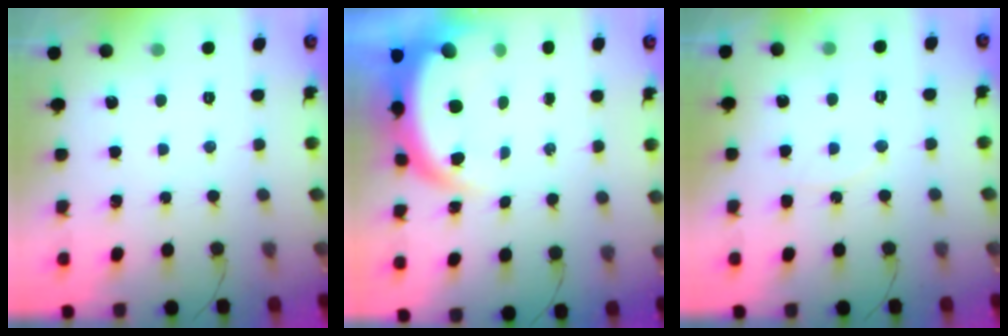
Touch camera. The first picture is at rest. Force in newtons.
{"total": 6.6, "press": 6.5, "slide": 1.0}
{"total": 5.5, "press": 5.5, "slide": 0.5}